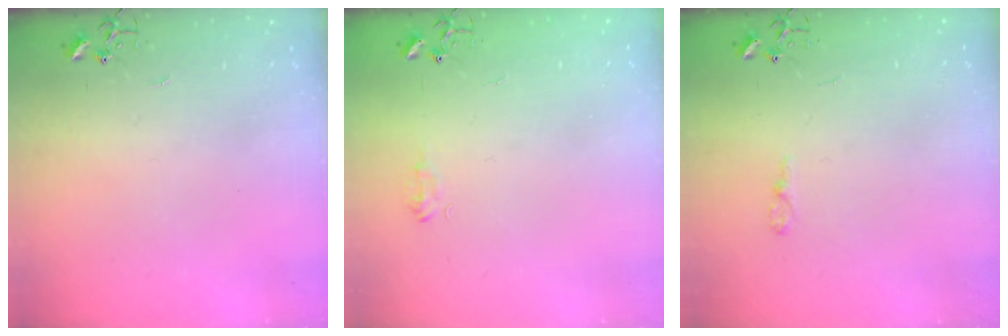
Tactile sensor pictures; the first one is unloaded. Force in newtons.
{"total": 6.0, "press": 5.9, "slide": 0.7}
{"total": 3.8, "press": 3.8, "slide": 0.4}